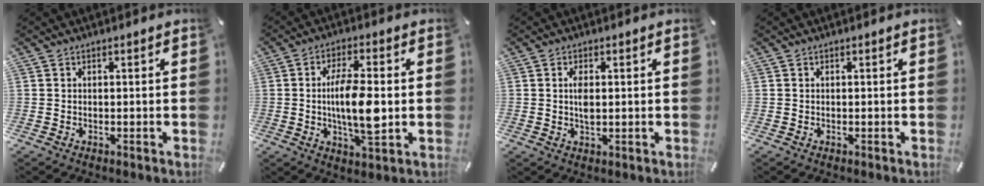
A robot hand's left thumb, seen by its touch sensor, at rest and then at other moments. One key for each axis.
{"total": 11.2, "fx": -0.5, "fy": 3.7, "fz": 10.6, "tx": -0.190, "ty": -0.008, "tz": -0.013}
{"total": 3.4, "fx": 0.4, "fy": 1.4, "fz": 3.0, "tx": -0.069, "ty": 0.001, "tz": 0.002}
{"total": 0.0}